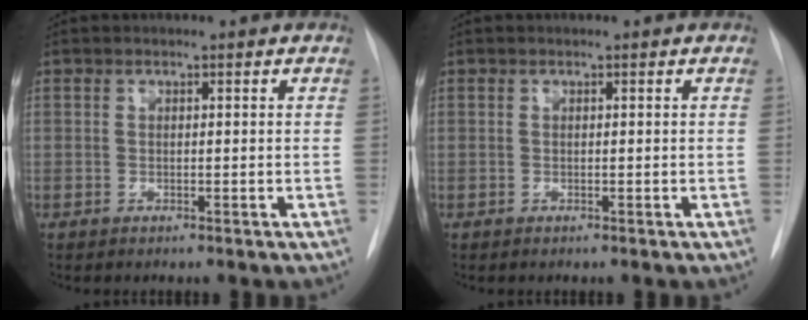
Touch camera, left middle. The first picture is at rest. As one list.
[{"total": 0.0}]